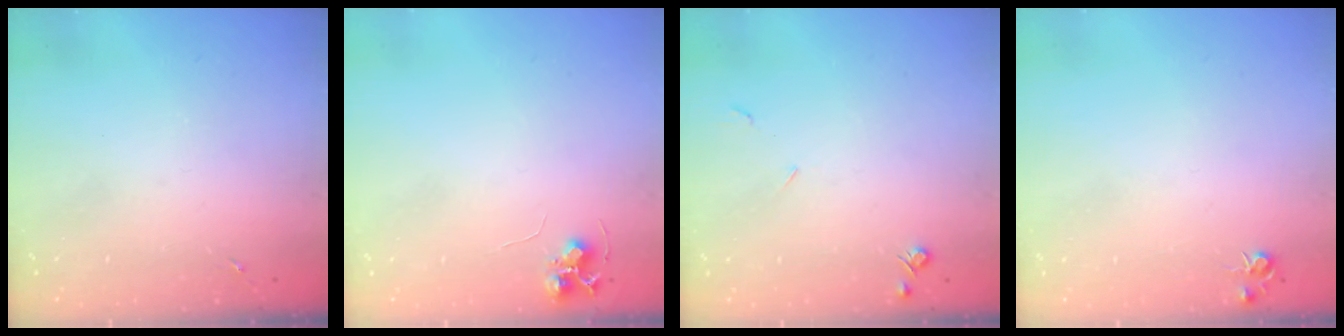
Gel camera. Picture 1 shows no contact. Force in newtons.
{"total": 6.9, "press": 6.9, "slide": 0.7}
{"total": 4.2, "press": 4.2, "slide": 0.7}
{"total": 4.3, "press": 4.3, "slide": 0.5}